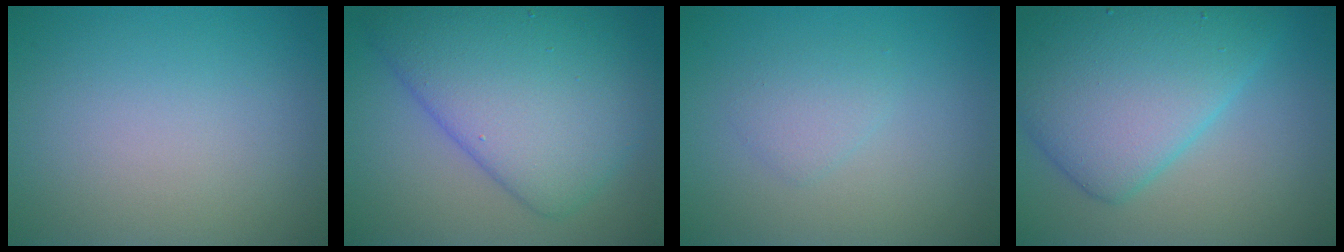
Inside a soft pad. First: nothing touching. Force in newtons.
{"total": 9.2, "press": 9.2, "slide": 0.3}
{"total": 1.4, "press": 1.4, "slide": 0.1}
{"total": 8.7, "press": 8.7, "slide": 0.1}